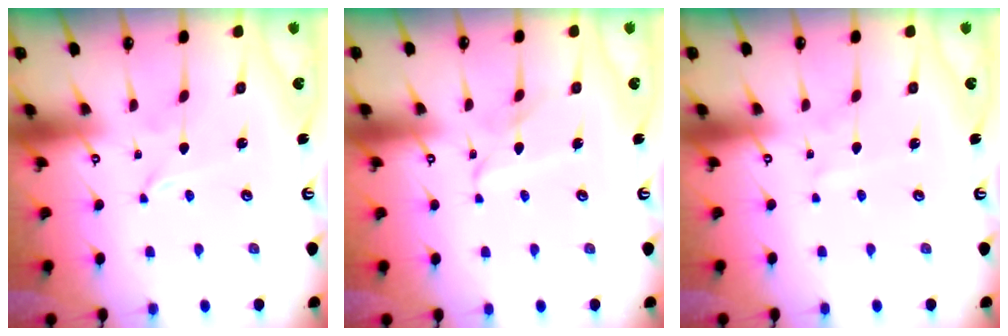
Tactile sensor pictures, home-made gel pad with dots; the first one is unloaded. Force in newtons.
{"total": 6.4, "press": 6.4, "slide": 0.5}
{"total": 1.6, "press": 1.6, "slide": 0.1}